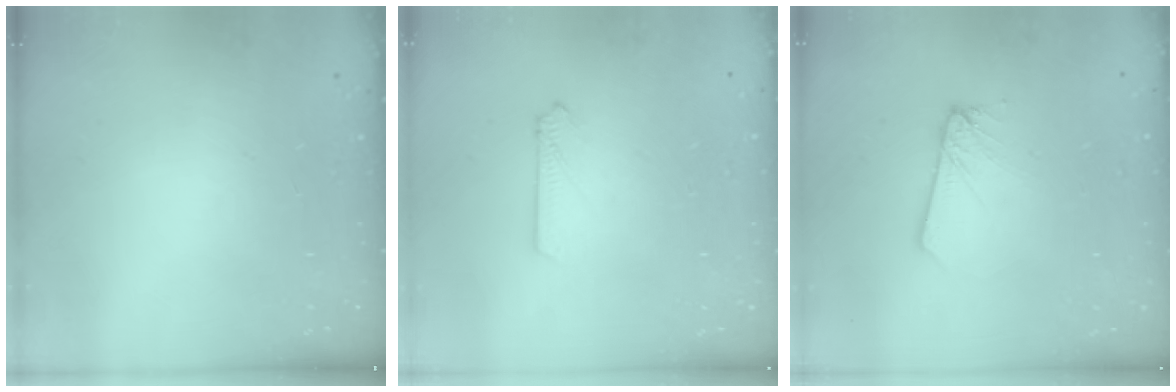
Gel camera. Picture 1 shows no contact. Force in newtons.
{"total": 2.6, "press": 2.6, "slide": 0.3}
{"total": 2.6, "press": 2.6, "slide": 0.2}